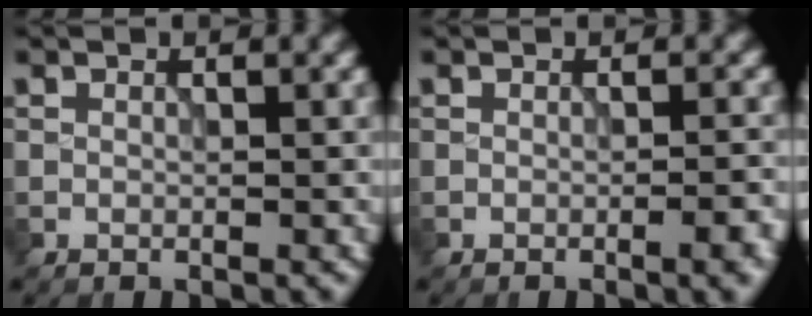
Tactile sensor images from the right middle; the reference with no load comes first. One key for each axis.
{"total": 2.3, "fx": -0.9, "fy": 0.6, "fz": 2.1, "tx": -0.021, "ty": 0.004, "tz": -0.015}